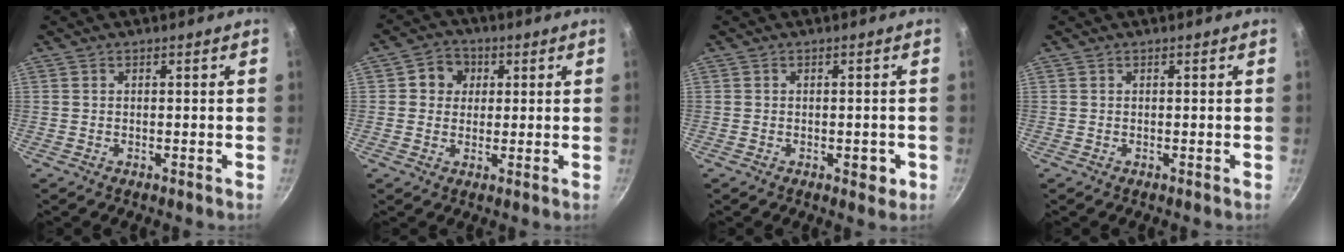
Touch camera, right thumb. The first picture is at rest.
{"total": 5.5, "force": [1.4, 4.9, 1.9], "torque": [0.005, 0.002, 0.012]}
{"total": 2.8, "force": [-0.9, 1.7, 2.1], "torque": [-0.010, 0.007, -0.010]}
{"total": 0.0}